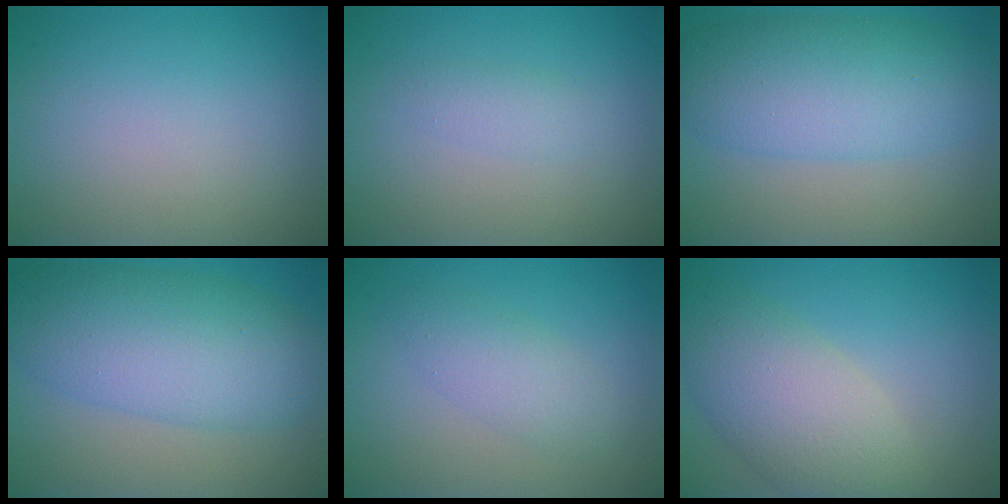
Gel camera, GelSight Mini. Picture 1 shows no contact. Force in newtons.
{"total": 1.3, "press": 1.3, "slide": 0.1}
{"total": 7.8, "press": 7.8, "slide": 0.2}
{"total": 8.6, "press": 8.6, "slide": 0.2}
{"total": 2.7, "press": 2.7, "slide": 0.0}
{"total": 6.5, "press": 6.5, "slide": 0.3}